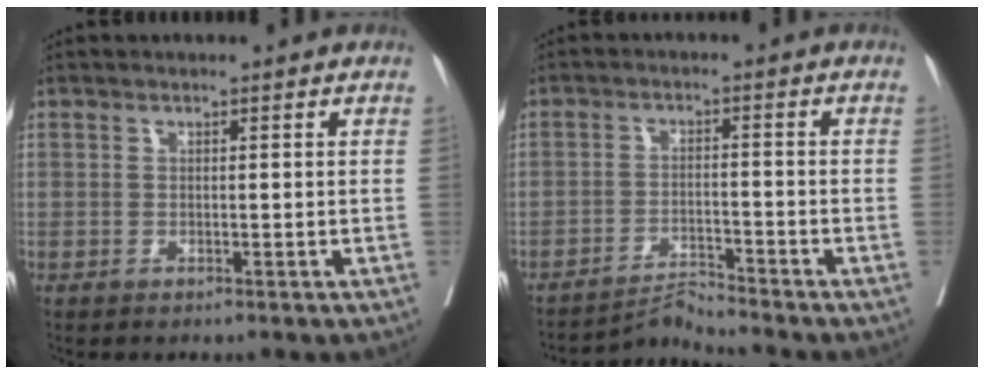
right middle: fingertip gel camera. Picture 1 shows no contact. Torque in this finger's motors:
{"motor_torque": [-0.60, -0.60, -0.32, -0.07]}